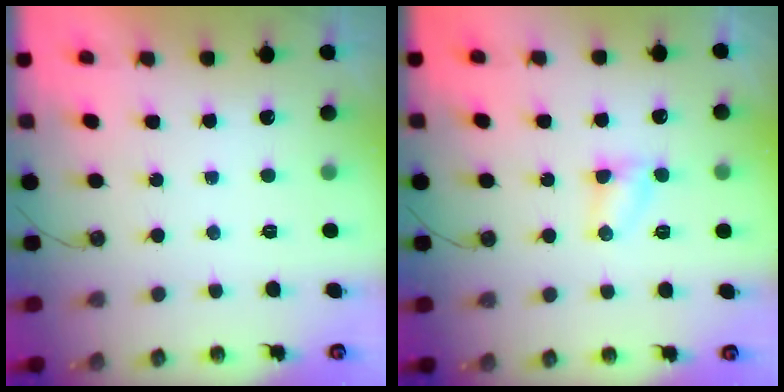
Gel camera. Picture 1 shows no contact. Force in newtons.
{"total": 3.6, "press": 3.5, "slide": 0.4}